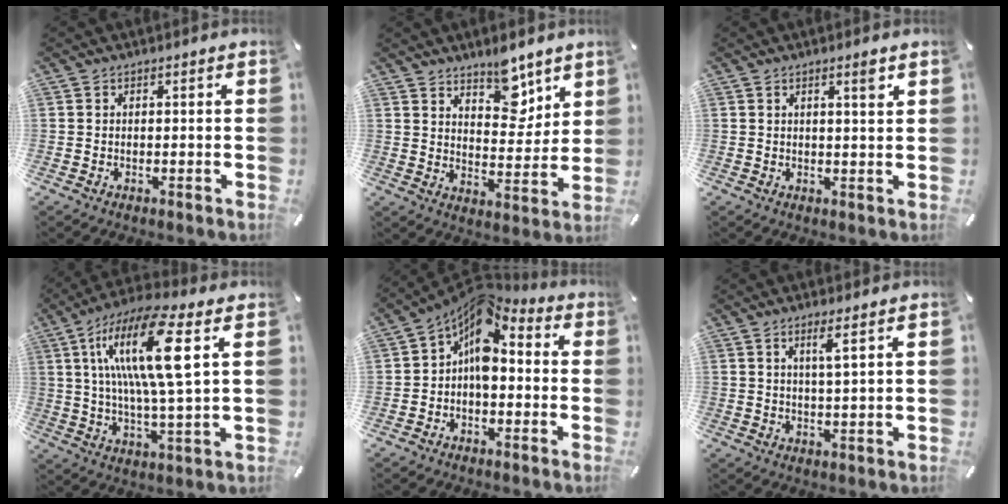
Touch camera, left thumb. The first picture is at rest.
{"total": 9.6, "force": [7.4, 4.9, 3.6], "torque": [-0.028, -0.058, 0.130]}
{"total": 3.1, "force": [1.7, 0.2, 2.5], "torque": [-0.044, -0.003, 0.026]}
{"total": 18.0, "force": [6.6, 3.7, 16.3], "torque": [-0.328, -0.011, 0.093]}
{"total": 8.5, "force": [1.7, 5.3, 6.5], "torque": [-0.129, -0.030, 0.026]}
{"total": 4.2, "force": [2.2, -0.1, 3.6], "torque": [-0.075, -0.002, 0.034]}